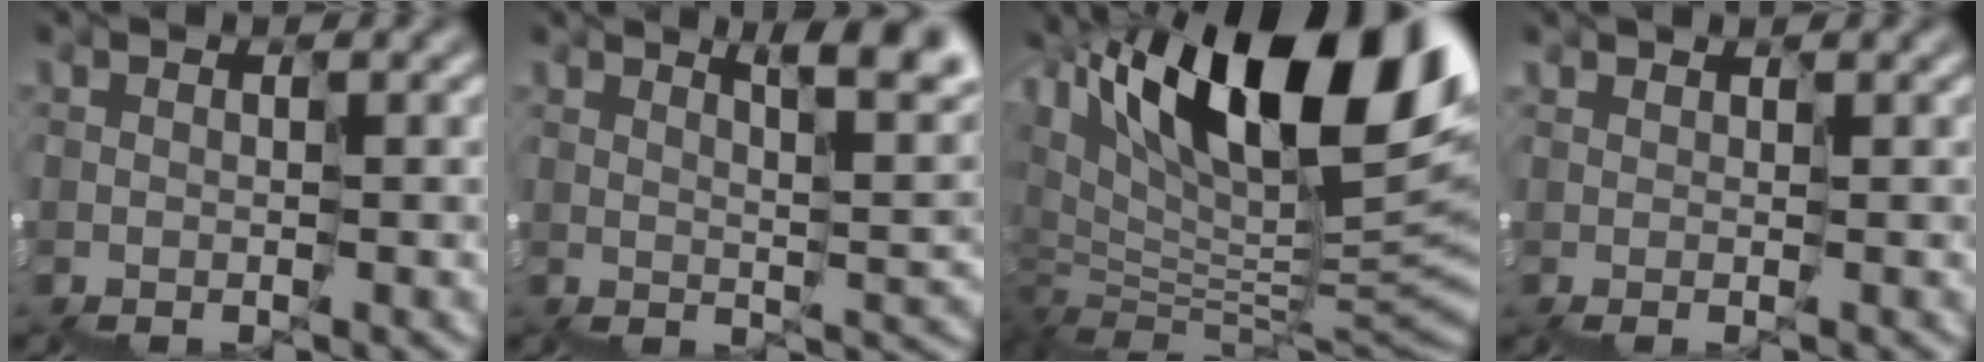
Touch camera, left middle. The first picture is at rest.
{"total": 6.4, "force": [4.1, 1.1, 4.8], "torque": [-0.048, 0.008, 0.066]}
{"total": 14.2, "force": [6.5, 5.0, 11.6], "torque": [-0.185, 0.023, 0.123]}
{"total": 1.1, "force": [0.8, -0.6, 0.3], "torque": [-0.006, 0.000, 0.017]}